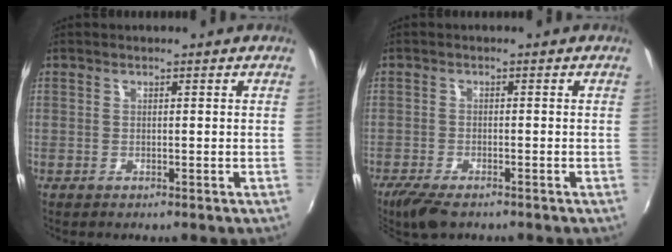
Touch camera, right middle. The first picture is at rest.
{"total": 6.0, "force": [-4.6, 1.7, 3.4], "torque": [-0.087, -0.023, -0.087]}